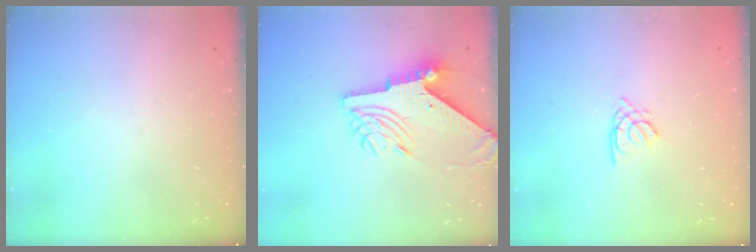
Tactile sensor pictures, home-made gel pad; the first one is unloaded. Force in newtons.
{"total": 10.4, "press": 10.3, "slide": 1.4}
{"total": 1.5, "press": 1.4, "slide": 0.4}